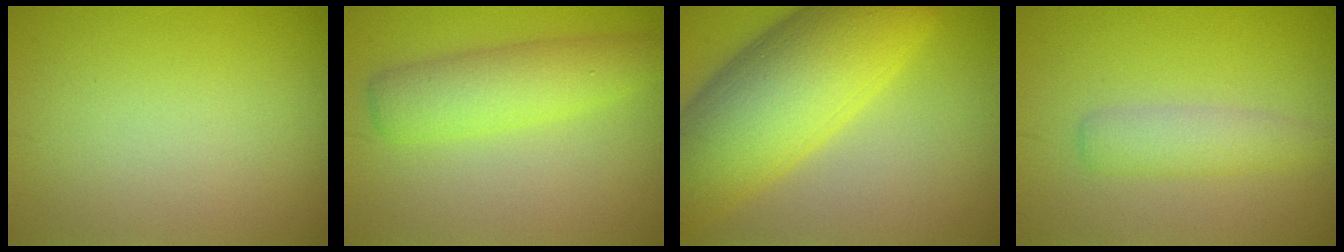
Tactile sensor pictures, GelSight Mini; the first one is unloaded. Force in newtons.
{"total": 4.5, "press": 4.5, "slide": 0.1}
{"total": 12.3, "press": 12.3, "slide": 0.5}
{"total": 2.5, "press": 2.5, "slide": 0.0}